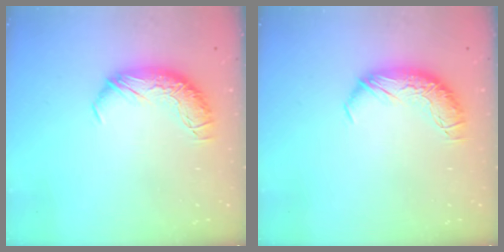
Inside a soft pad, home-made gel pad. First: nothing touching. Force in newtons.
{"total": 0.0}